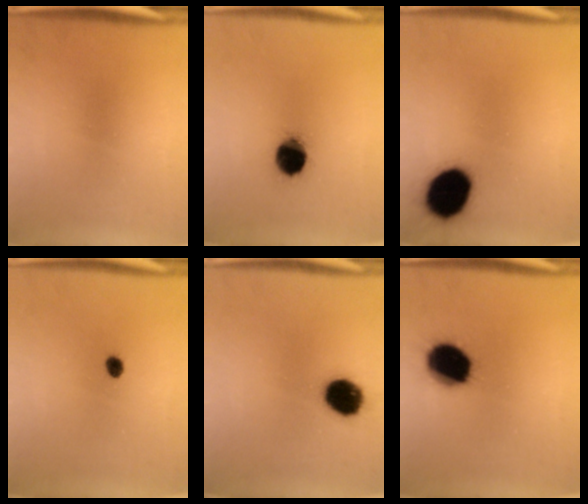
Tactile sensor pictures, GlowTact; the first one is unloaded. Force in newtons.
{"total": 10.7}
{"total": 15.8}
{"total": 2.1}
{"total": 11.1}
{"total": 15.8}